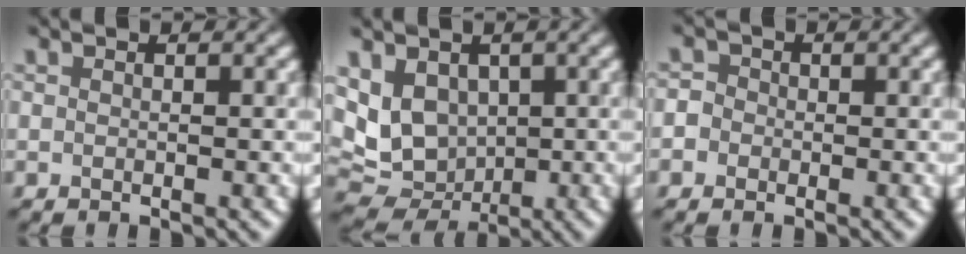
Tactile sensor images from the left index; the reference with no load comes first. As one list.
[{"total": 9.1, "force": [1.3, 7.1, 5.5], "torque": [-0.107, 0.007, 0.027]}, {"total": 2.8, "force": [-0.8, 2.6, 0.6], "torque": [0.018, 0.016, -0.047]}]